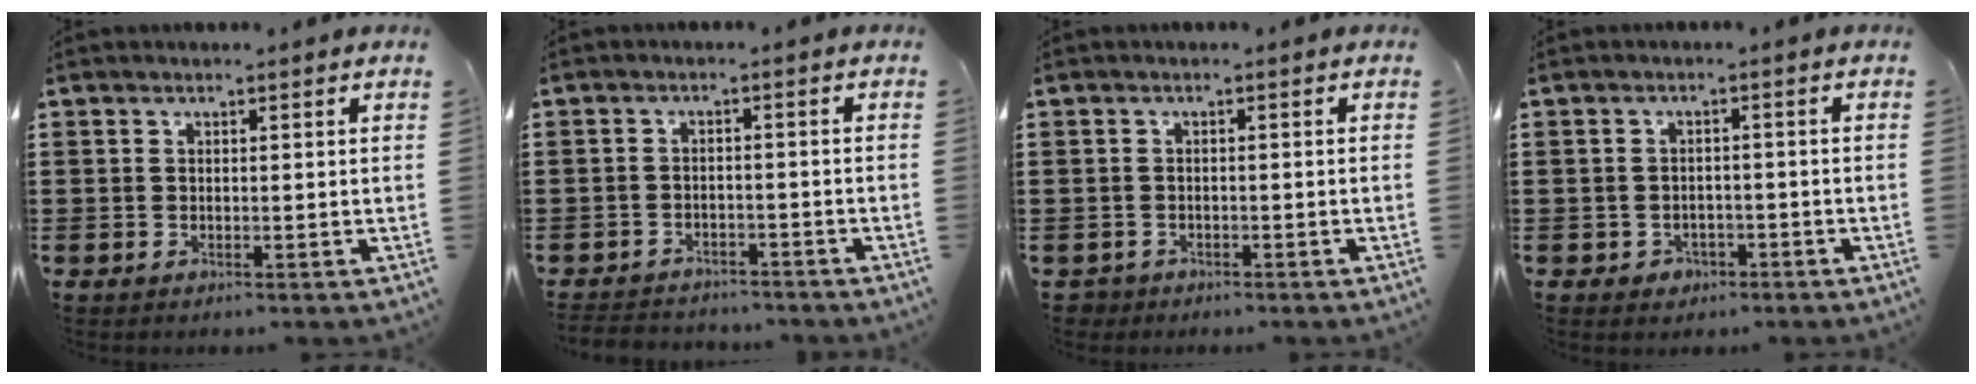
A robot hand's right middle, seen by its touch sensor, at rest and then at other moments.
{"total": 2.7, "force": [-2.6, 0.4, -0.3], "torque": [-0.004, -0.002, -0.058]}
{"total": 1.3, "force": [-1.2, 0.5, -0.2], "torque": [-0.003, 0.001, -0.027]}
{"total": 1.6, "force": [-1.1, 1.1, 0.2], "torque": [-0.011, -0.002, -0.026]}